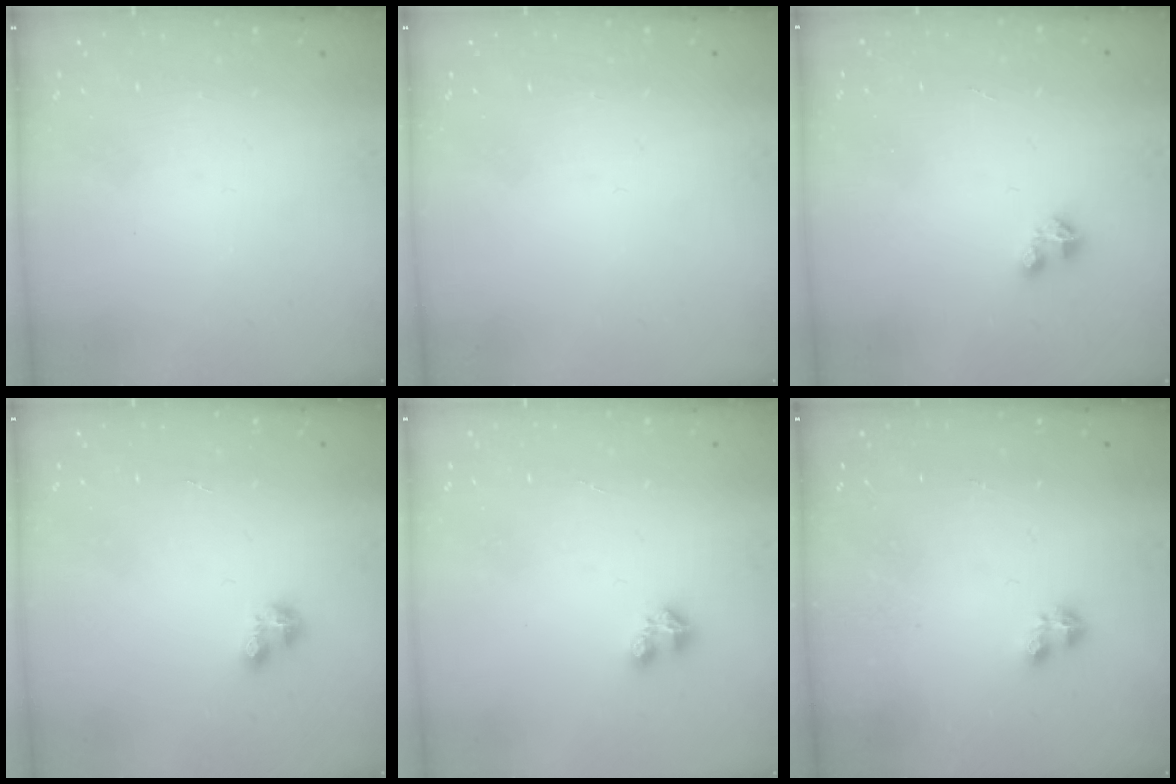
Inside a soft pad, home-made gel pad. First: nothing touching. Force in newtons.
{"total": 0.0}
{"total": 2.1, "press": 2.1, "slide": 0.2}
{"total": 3.4, "press": 3.4, "slide": 0.3}
{"total": 2.7, "press": 2.7, "slide": 0.3}
{"total": 2.2, "press": 2.2, "slide": 0.4}